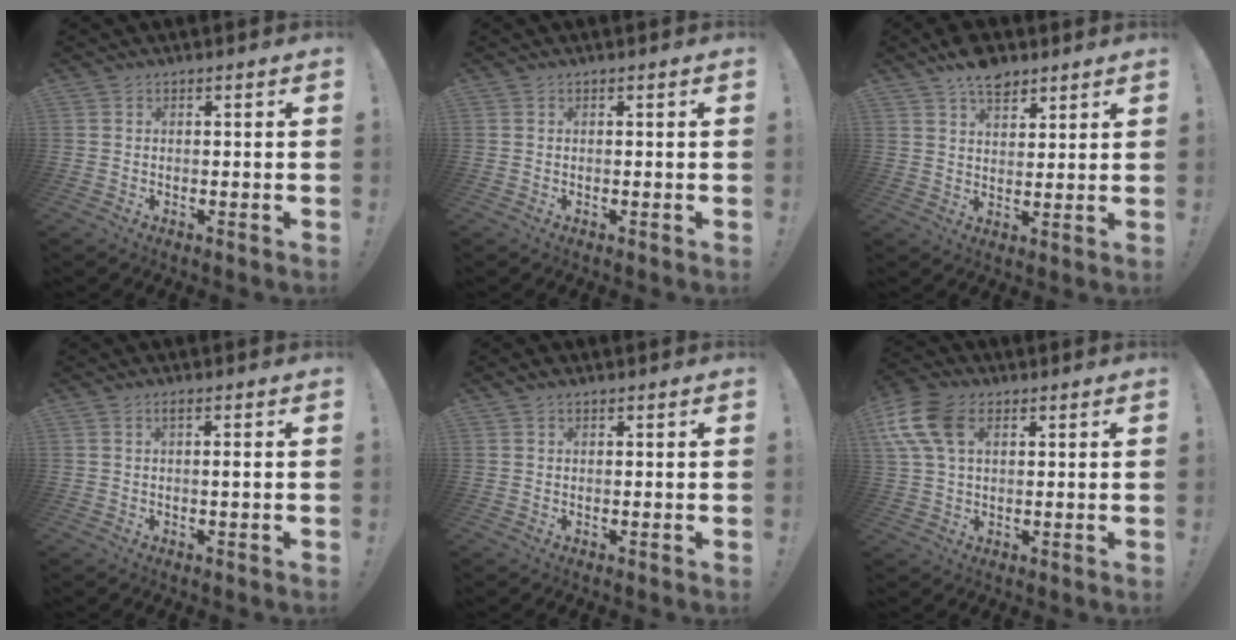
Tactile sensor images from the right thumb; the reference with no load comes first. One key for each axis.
{"total": 0.0}
{"total": 8.4, "fx": 6.2, "fy": 4.0, "fz": 4.1, "tx": -0.060, "ty": -0.035, "tz": 0.114}
{"total": 1.6, "fx": 0.2, "fy": -0.1, "fz": 1.5, "tx": -0.031, "ty": 0.001, "tz": 0.001}
{"total": 0.8, "fx": 0.7, "fy": 0.4, "fz": 0.3, "tx": 0.000, "ty": -0.002, "tz": 0.012}
{"total": 13.0, "fx": 4.6, "fy": 8.1, "fz": 9.2, "tx": -0.197, "ty": -0.007, "tz": 0.088}